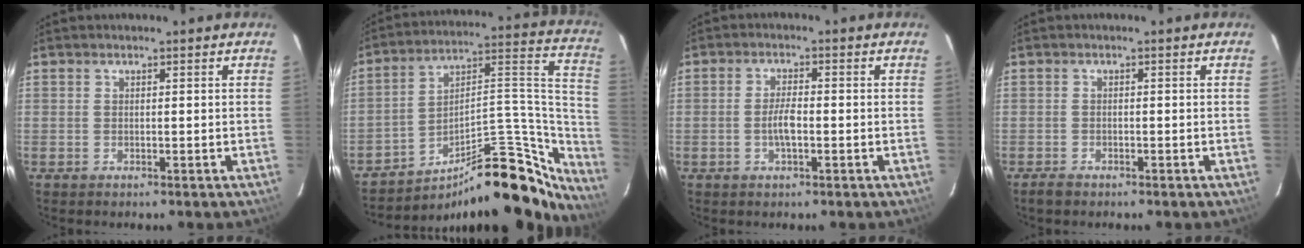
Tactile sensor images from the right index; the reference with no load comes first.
{"total": 25.0, "force": [-20.5, 7.1, 12.5], "torque": [-0.135, 0.054, -0.299]}
{"total": 3.5, "force": [-1.0, 1.1, 3.2], "torque": [-0.065, 0.003, -0.018]}
{"total": 1.8, "force": [-1.5, 0.8, 0.8], "torque": [-0.019, 0.001, -0.026]}